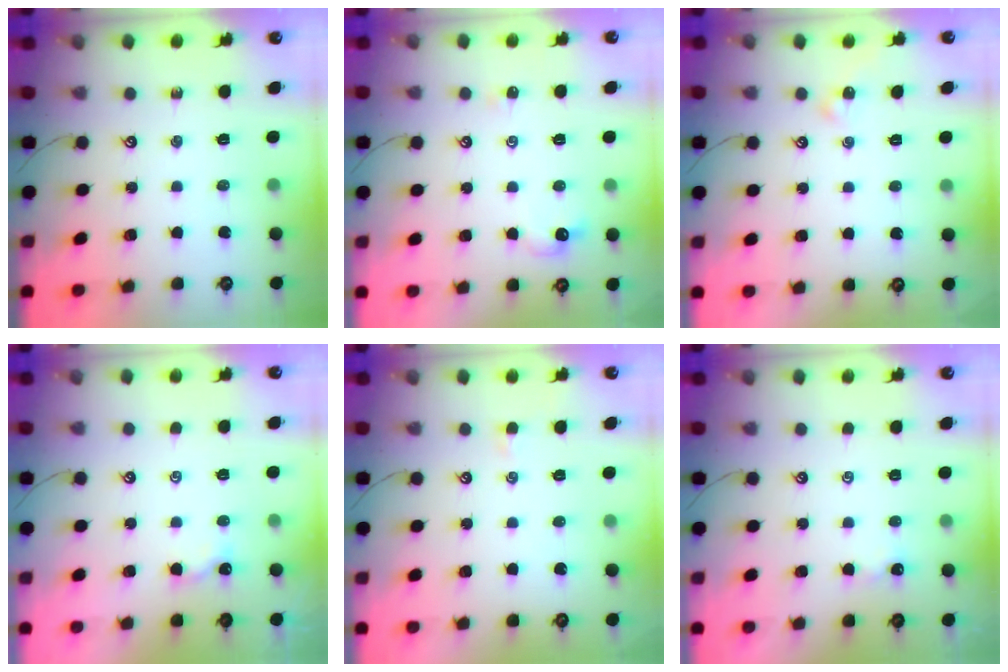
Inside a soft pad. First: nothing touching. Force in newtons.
{"total": 2.7, "press": 2.6, "slide": 0.5}
{"total": 0.6, "press": 0.5, "slide": 0.3}
{"total": 2.1, "press": 2.1, "slide": 0.2}
{"total": 1.2, "press": 1.1, "slide": 0.4}
{"total": 2.0, "press": 2.0, "slide": 0.2}